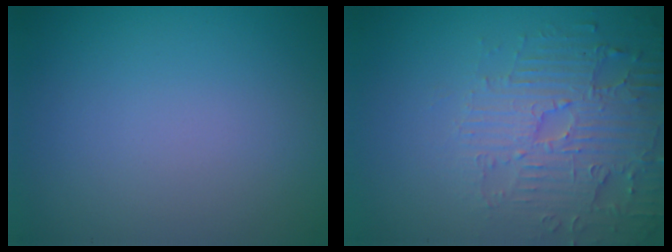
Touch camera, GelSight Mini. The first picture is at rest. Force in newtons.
{"total": 4.5, "press": 4.1, "slide": 1.8}